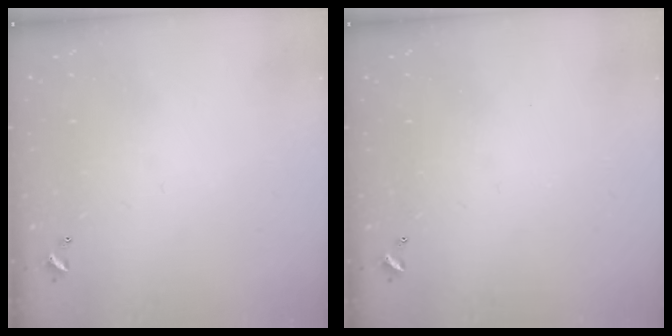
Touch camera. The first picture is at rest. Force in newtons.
{"total": 0.0}